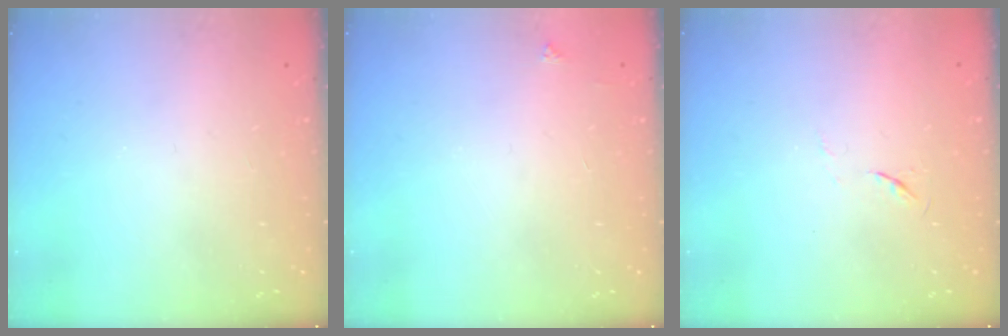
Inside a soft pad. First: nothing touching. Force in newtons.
{"total": 2.1, "press": 2.1, "slide": 0.3}
{"total": 4.0, "press": 4.0, "slide": 0.6}